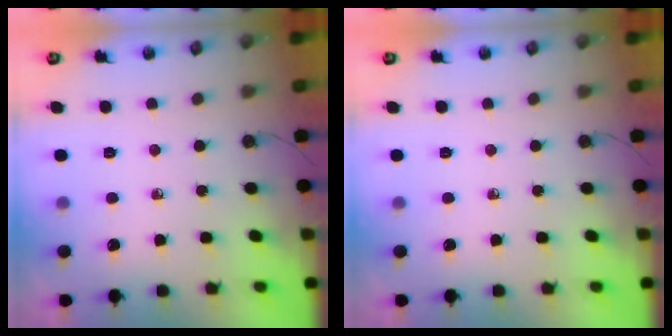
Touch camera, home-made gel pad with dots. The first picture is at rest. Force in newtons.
{"total": 0.0}